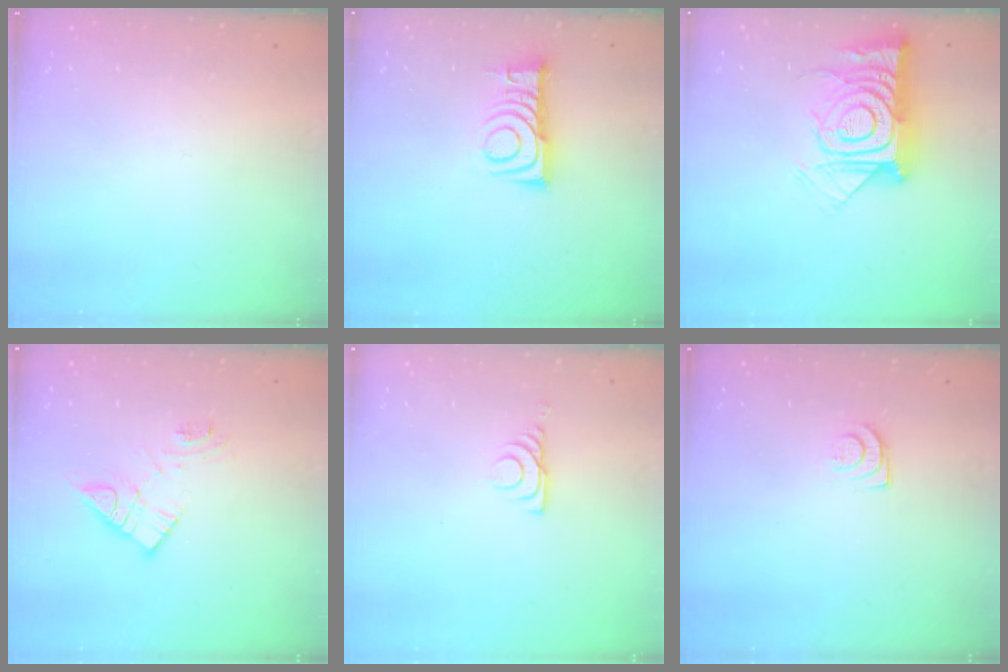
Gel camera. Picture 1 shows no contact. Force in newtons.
{"total": 10.1, "press": 10.1, "slide": 0.3}
{"total": 16.9, "press": 16.9, "slide": 1.2}
{"total": 11.6, "press": 11.6, "slide": 0.9}
{"total": 6.9, "press": 6.9, "slide": 0.8}
{"total": 7.9, "press": 7.8, "slide": 0.7}